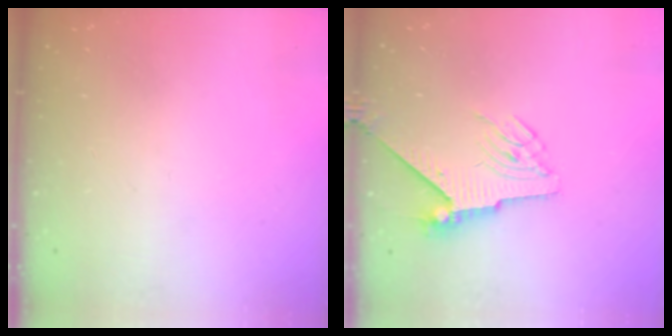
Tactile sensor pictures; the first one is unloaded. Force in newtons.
{"total": 5.5, "press": 5.4, "slide": 1.2}